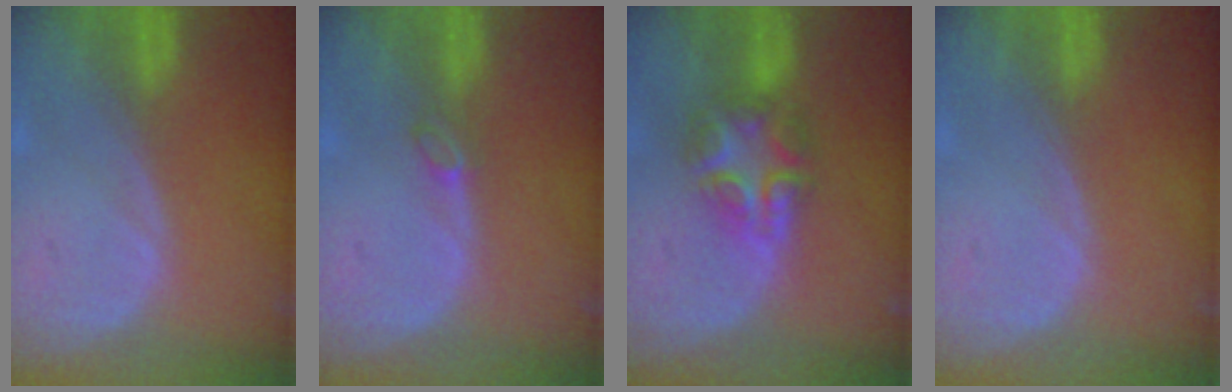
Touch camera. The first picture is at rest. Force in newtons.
{"total": 1.4, "press": 1.3, "slide": 0.3}
{"total": 7.1, "press": 6.3, "slide": 3.2}
{"total": 0.0}